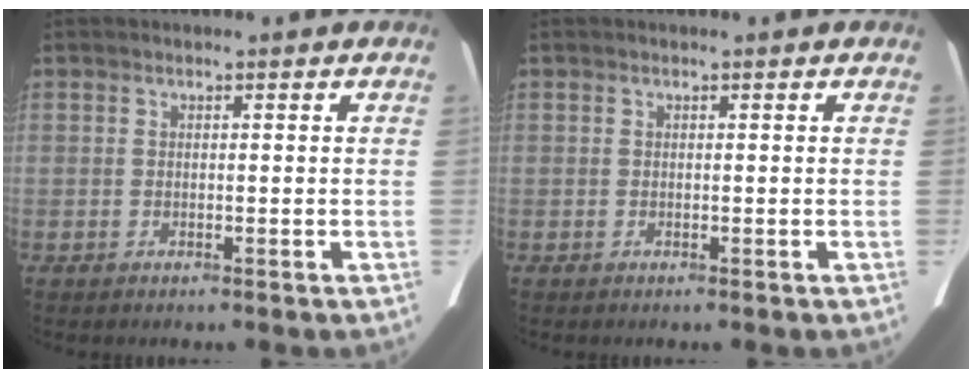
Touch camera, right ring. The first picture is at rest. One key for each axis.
{"total": 0.0}